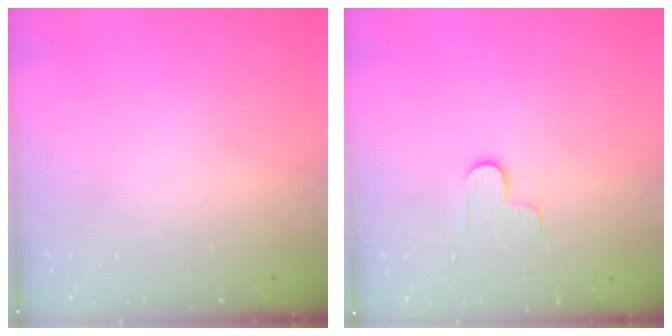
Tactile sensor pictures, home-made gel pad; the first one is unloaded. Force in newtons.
{"total": 2.9, "press": 2.9, "slide": 0.3}